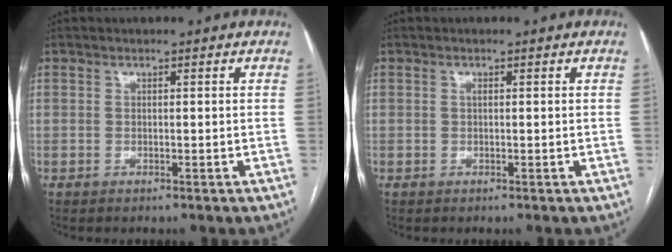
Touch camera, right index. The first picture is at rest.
{"total": 0.6, "force": [0.2, 0.2, 0.6], "torque": [-0.014, 0.000, 0.003]}